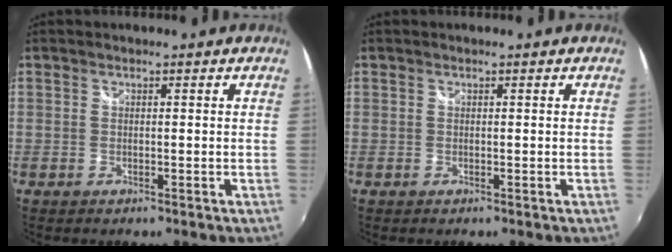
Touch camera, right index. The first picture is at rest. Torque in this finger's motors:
{"motor_torque": [-0.02, 0.03, -0.01, 0.01]}